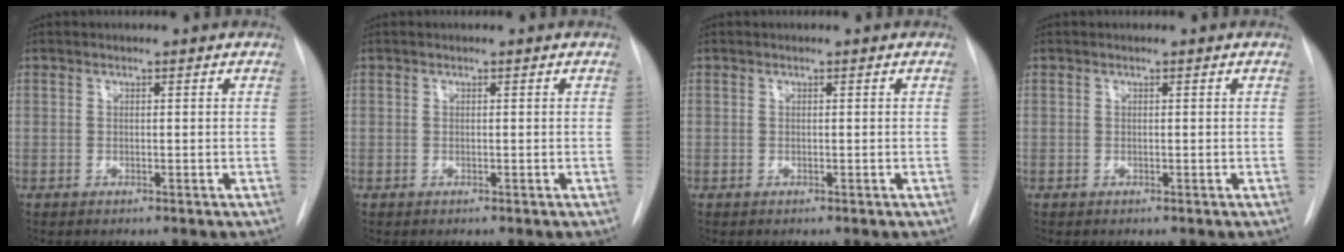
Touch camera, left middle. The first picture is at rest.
{"total": 0.0}
{"total": 0.0}
{"total": 0.0}